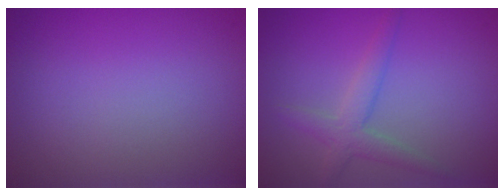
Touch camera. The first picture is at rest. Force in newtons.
{"total": 2.6, "press": 2.6, "slide": 0.2}